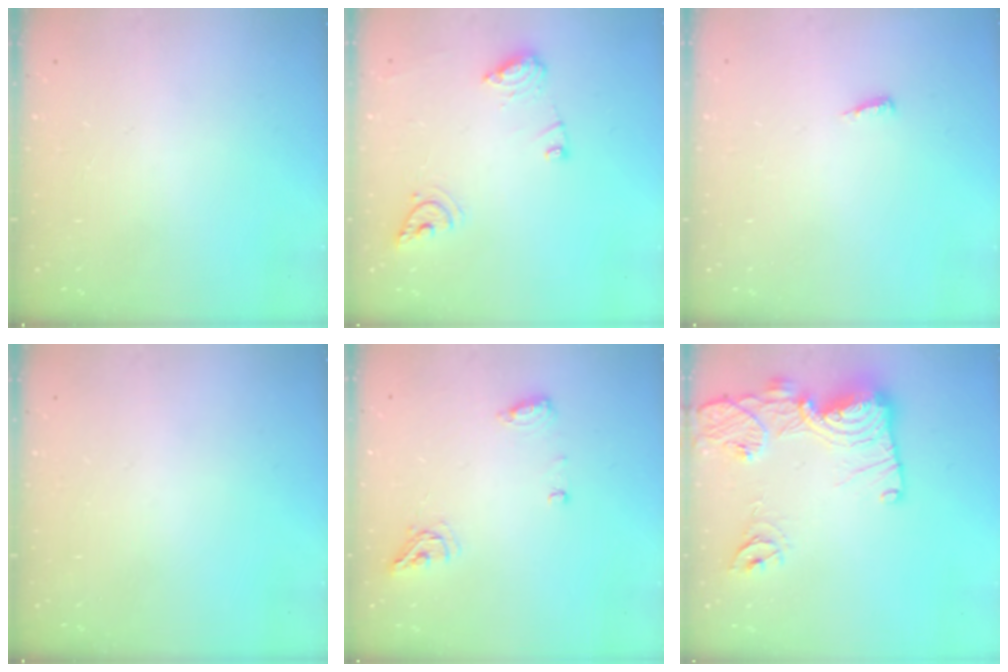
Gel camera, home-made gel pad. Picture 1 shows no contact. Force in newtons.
{"total": 10.3, "press": 10.2, "slide": 1.1}
{"total": 4.9, "press": 4.9, "slide": 0.5}
{"total": 0.0}
{"total": 7.4, "press": 7.4, "slide": 1.0}
{"total": 18.6, "press": 18.6, "slide": 1.6}